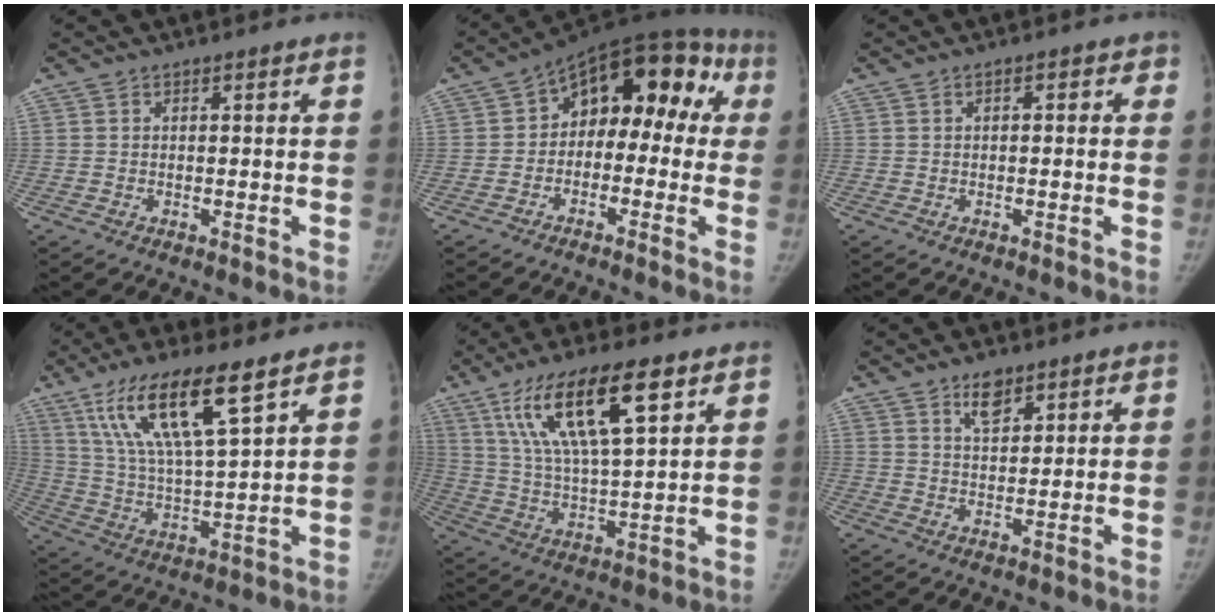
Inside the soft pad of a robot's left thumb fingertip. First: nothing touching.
{"total": 15.8, "force": [1.1, 10.3, 12.0], "torque": [-0.095, 0.061, -0.002]}
{"total": 2.0, "force": [0.3, 1.2, 1.5], "torque": [-0.005, 0.009, -0.005]}
{"total": 17.1, "force": [9.6, 3.8, 13.7], "torque": [-0.255, -0.034, 0.187]}
{"total": 18.2, "force": [9.1, 5.4, 14.8], "torque": [-0.260, -0.023, 0.170]}
{"total": 5.0, "force": [3.3, 2.5, 2.8], "torque": [-0.029, -0.023, 0.056]}